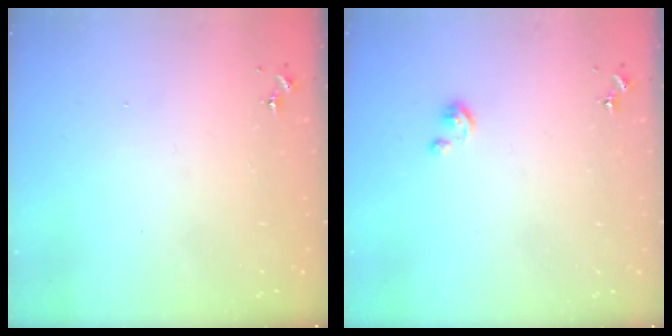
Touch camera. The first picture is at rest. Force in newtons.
{"total": 2.5, "press": 2.5, "slide": 0.3}